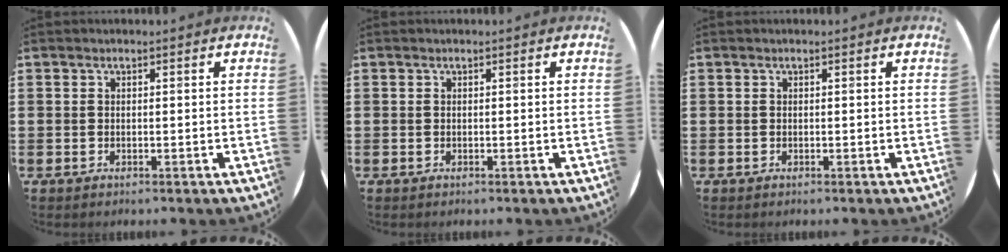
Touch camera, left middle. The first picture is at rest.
{"total": 0.0}
{"total": 0.0}